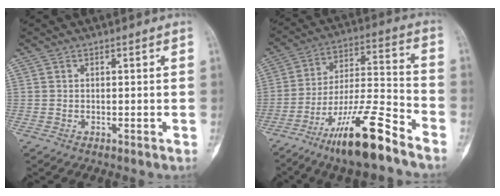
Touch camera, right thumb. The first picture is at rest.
{"total": 16.9, "force": [-11.5, 2.7, 12.0], "torque": [-0.222, 0.074, -0.200]}